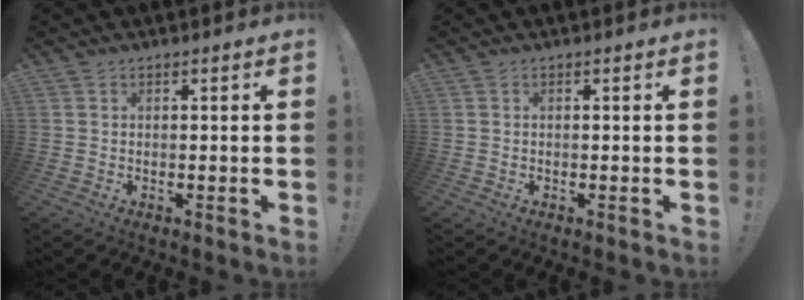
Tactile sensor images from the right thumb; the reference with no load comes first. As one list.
[{"total": 0.0}]